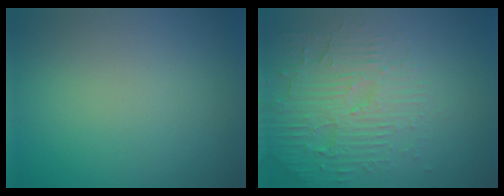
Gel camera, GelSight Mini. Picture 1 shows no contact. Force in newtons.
{"total": 5.5, "press": 3.8, "slide": 4.0}